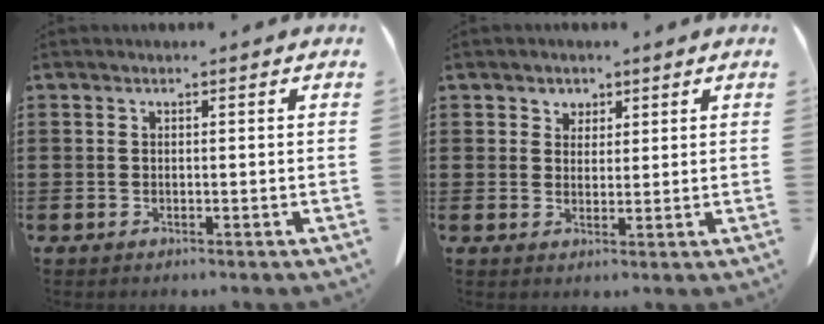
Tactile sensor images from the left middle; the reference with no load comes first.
{"total": 2.2, "force": [1.6, 1.5, 0.0], "torque": [-0.010, 0.007, 0.031]}